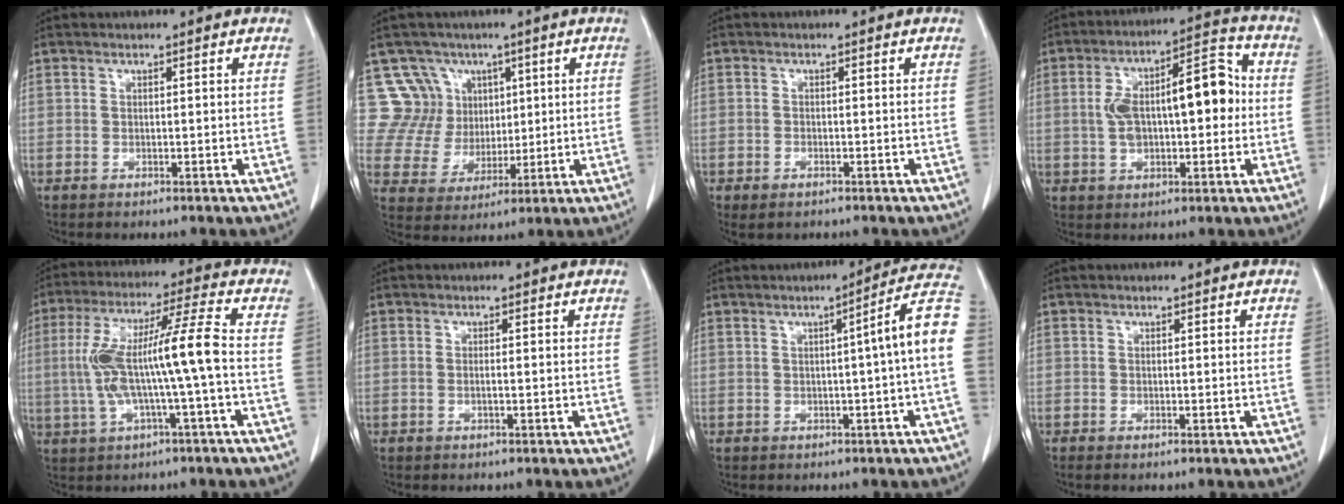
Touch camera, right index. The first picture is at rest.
{"total": 9.3, "force": [4.5, 8.1, -0.1], "torque": [0.005, 0.027, 0.089]}
{"total": 2.0, "force": [-1.3, 0.9, 1.2], "torque": [-0.026, -0.003, -0.014]}
{"total": 13.2, "force": [0.5, 4.9, 12.3], "torque": [-0.211, 0.042, 0.011]}
{"total": 12.2, "force": [-1.0, -0.1, 12.1], "torque": [-0.240, 0.024, -0.019]}
{"total": 0.7, "force": [-0.1, 0.0, 0.7], "torque": [-0.014, 0.001, -0.002]}
{"total": 7.7, "force": [-0.3, -1.3, 7.6], "torque": [-0.091, 0.016, -0.008]}
{"total": 1.1, "force": [-0.8, 0.1, 0.6], "torque": [-0.007, -0.003, -0.010]}